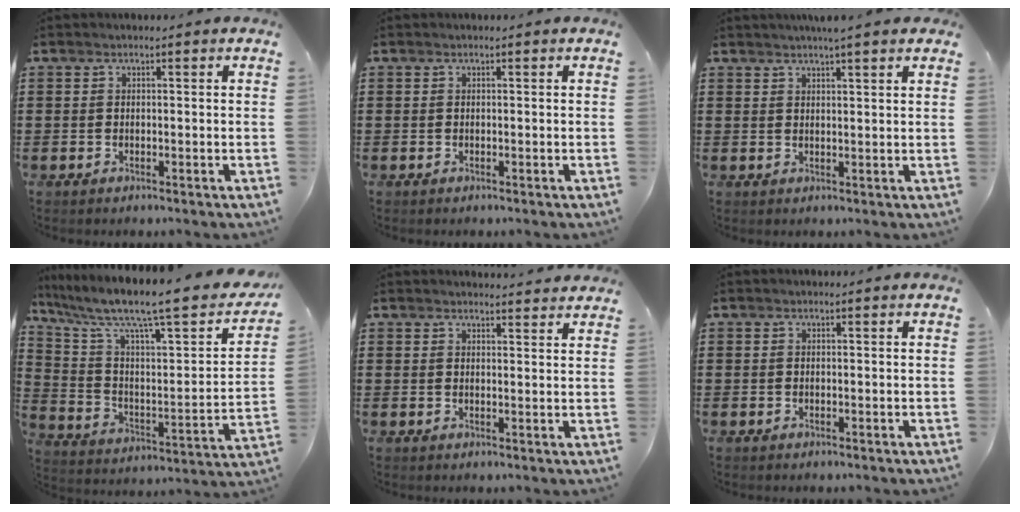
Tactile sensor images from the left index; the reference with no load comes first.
{"total": 0.0}
{"total": 2.8, "force": [2.4, -0.2, 1.4], "torque": [-0.033, 0.001, 0.045]}
{"total": 9.5, "force": [7.3, 0.9, 6.1], "torque": [-0.143, -0.057, 0.109]}
{"total": 2.1, "force": [2.1, 0.0, 0.2], "torque": [-0.009, -0.004, 0.041]}
{"total": 0.0}